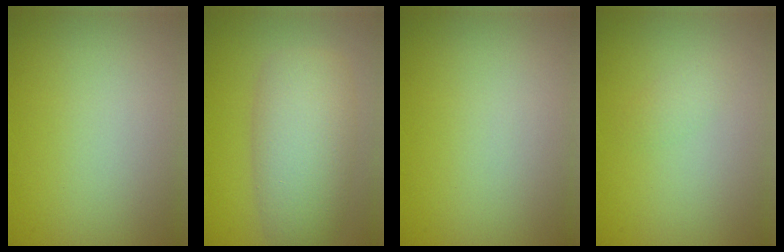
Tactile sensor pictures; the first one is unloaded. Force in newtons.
{"total": 6.5, "press": 6.5, "slide": 0.3}
{"total": 0.0}
{"total": 0.9, "press": 0.9, "slide": 0.1}